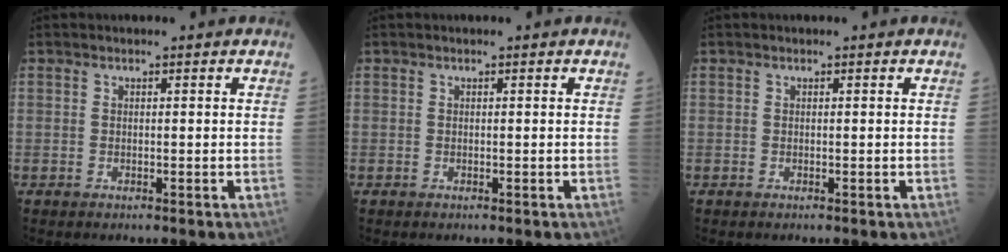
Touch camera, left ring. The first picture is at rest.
{"total": 0.0}
{"total": 0.0}